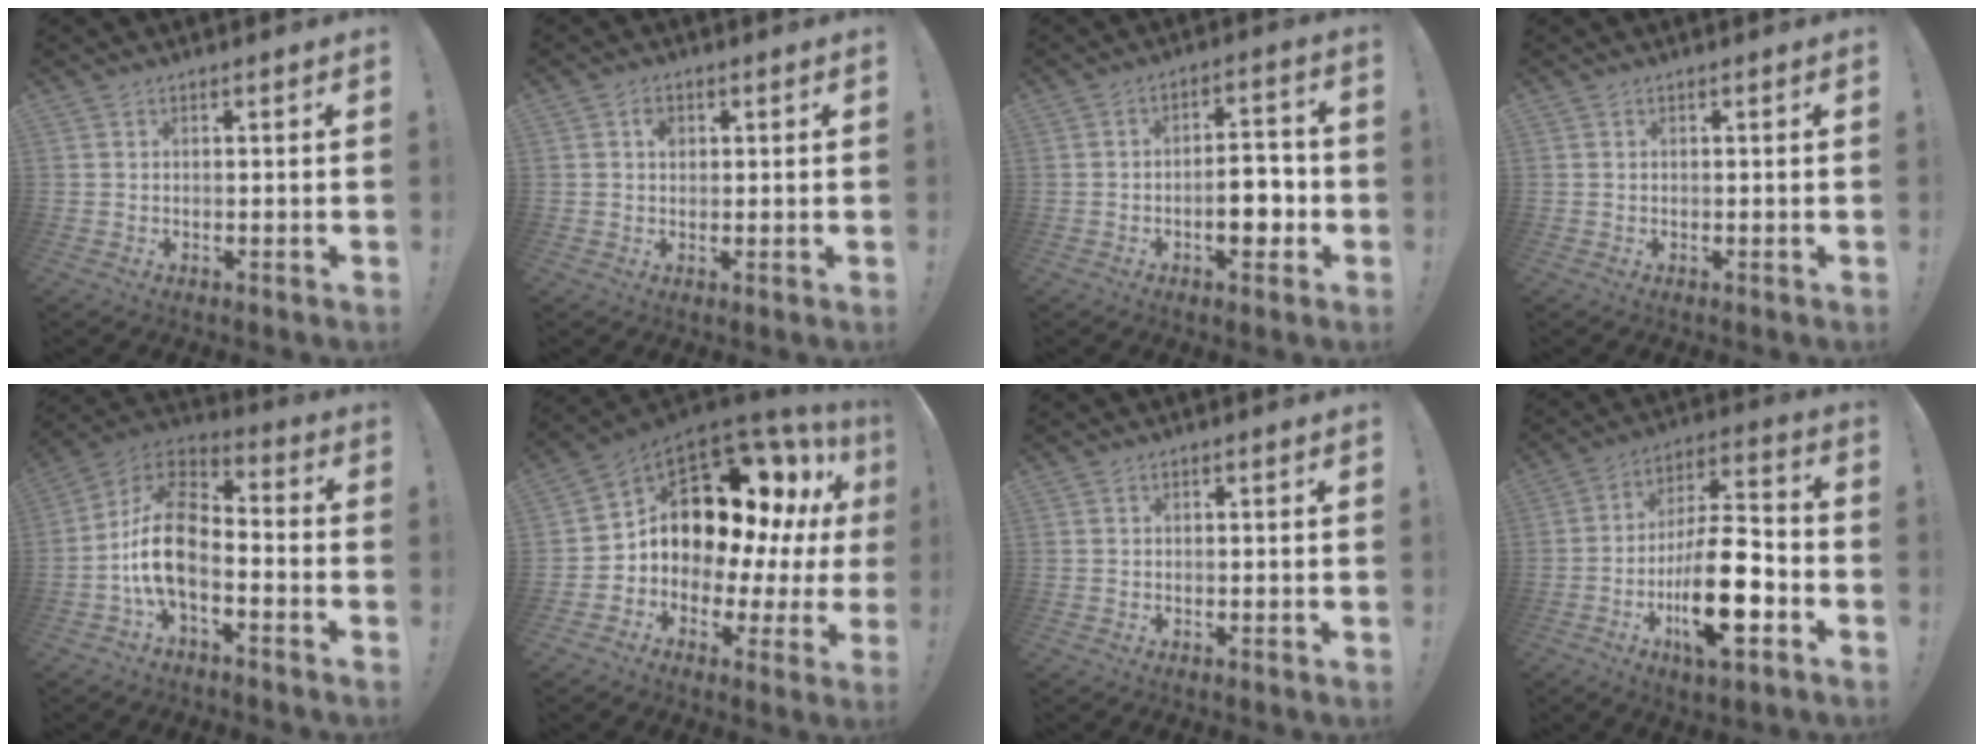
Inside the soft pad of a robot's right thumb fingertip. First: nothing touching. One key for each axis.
{"total": 2.7, "fx": 0.8, "fy": 2.1, "fz": 1.4, "tx": -0.012, "ty": 0.000, "tz": 0.010}
{"total": 9.6, "fx": -2.9, "fy": 4.8, "fz": 7.7, "tx": -0.096, "ty": 0.020, "tz": -0.048}
{"total": 0.0}
{"total": 15.0, "fx": -4.9, "fy": 8.8, "fz": 11.1, "tx": -0.193, "ty": 0.026, "tz": -0.081}
{"total": 15.9, "fx": 6.5, "fy": 10.1, "fz": 10.4, "tx": -0.140, "ty": -0.052, "tz": 0.139}
{"total": 0.0}
{"total": 19.2, "fx": -7.4, "fy": 7.1, "fz": 16.3, "tx": -0.276, "ty": 0.035, "tz": -0.116}